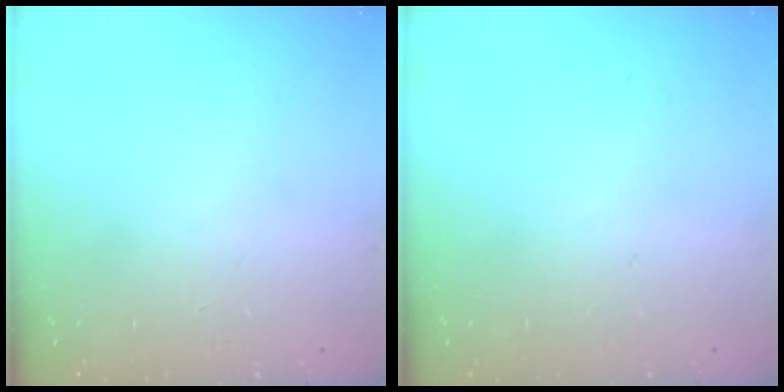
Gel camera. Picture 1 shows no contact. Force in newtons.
{"total": 0.0}